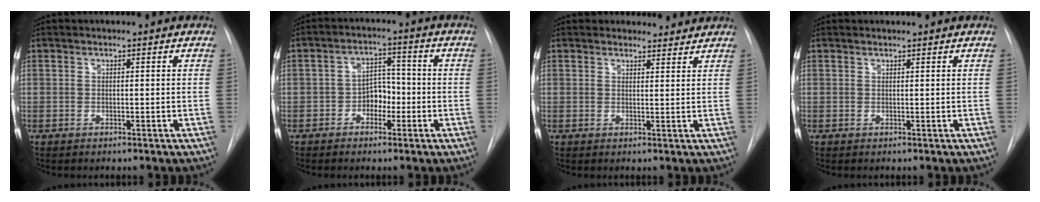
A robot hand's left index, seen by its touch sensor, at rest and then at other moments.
{"total": 4.5, "force": [-1.7, 2.9, 2.9], "torque": [-0.045, 0.014, -0.032]}
{"total": 3.9, "force": [3.7, 1.3, -0.2], "torque": [0.008, 0.001, 0.039]}
{"total": 0.6, "force": [0.6, 0.0, 0.0], "torque": [-0.007, 0.007, 0.013]}